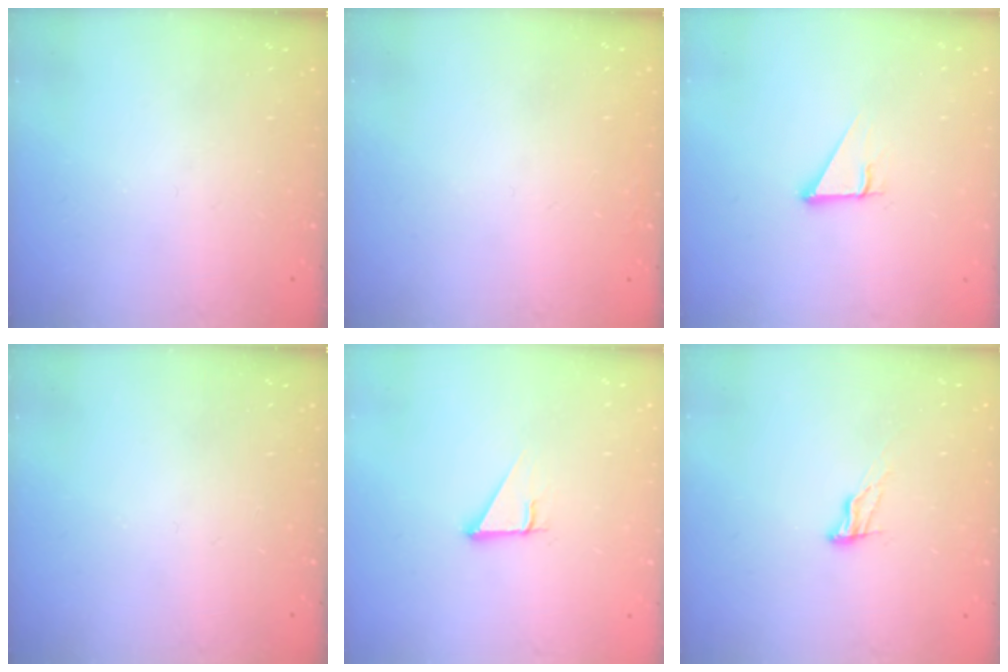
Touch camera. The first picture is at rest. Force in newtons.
{"total": 1.6, "press": 1.5, "slide": 0.1}
{"total": 3.7, "press": 3.7, "slide": 0.2}
{"total": 0.0}
{"total": 2.8, "press": 2.8, "slide": 0.0}
{"total": 5.1, "press": 5.1, "slide": 0.5}